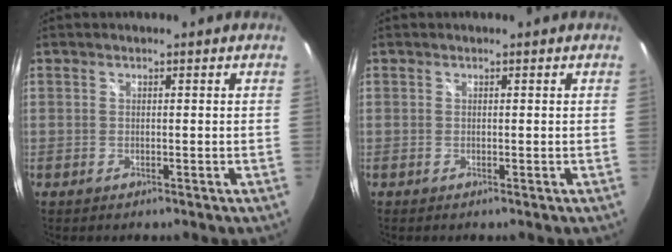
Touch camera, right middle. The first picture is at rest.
{"total": 0.0}